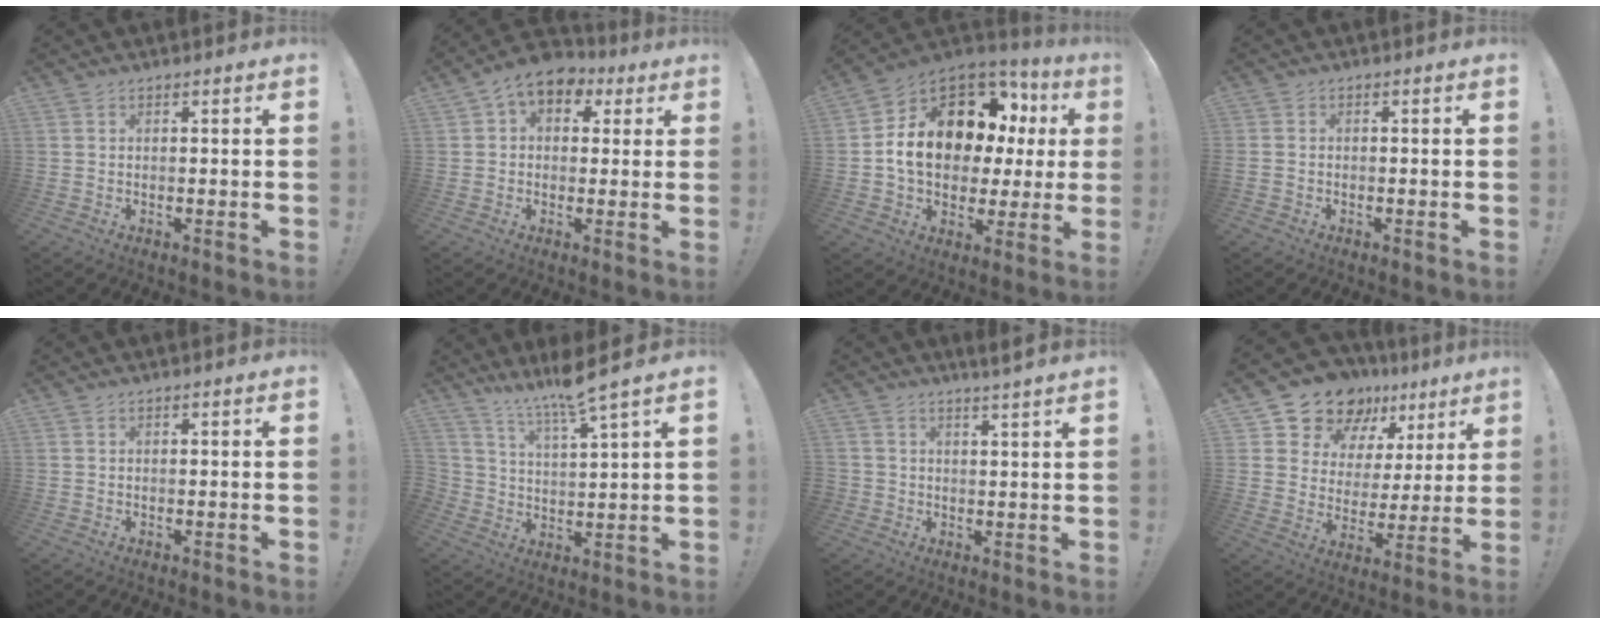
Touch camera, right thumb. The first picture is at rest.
{"total": 6.6, "force": [2.8, 5.1, 3.2], "torque": [-0.048, -0.011, 0.058]}
{"total": 16.3, "force": [4.5, 11.1, 11.1], "torque": [-0.186, -0.022, 0.096]}
{"total": 1.4, "force": [-1.0, 0.8, 0.7], "torque": [-0.009, 0.005, -0.017]}
{"total": 0.0}
{"total": 8.5, "force": [7.4, 0.0, 4.2], "torque": [-0.077, -0.049, 0.126]}
{"total": 2.7, "force": [2.4, 0.7, 1.0], "torque": [-0.009, -0.015, 0.043]}
{"total": 15.1, "force": [11.6, 8.7, 4.3], "torque": [-0.087, -0.086, 0.218]}